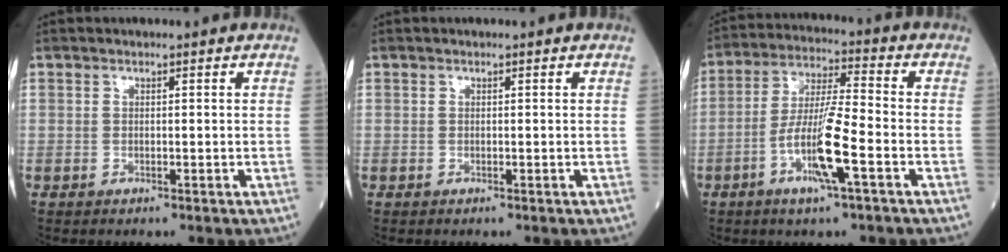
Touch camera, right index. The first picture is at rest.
{"total": 0.0}
{"total": 10.4, "force": [-4.0, 0.4, 9.6], "torque": [-0.190, -0.004, -0.077]}